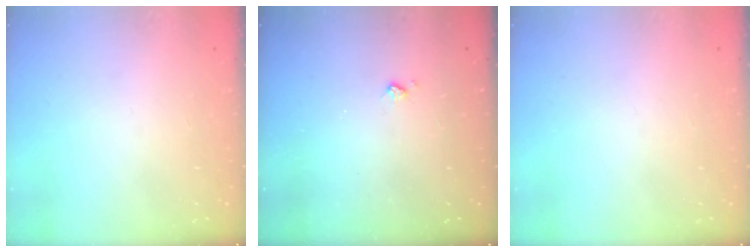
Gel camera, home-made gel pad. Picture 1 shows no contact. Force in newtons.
{"total": 4.0, "press": 4.0, "slide": 0.5}
{"total": 0.0}